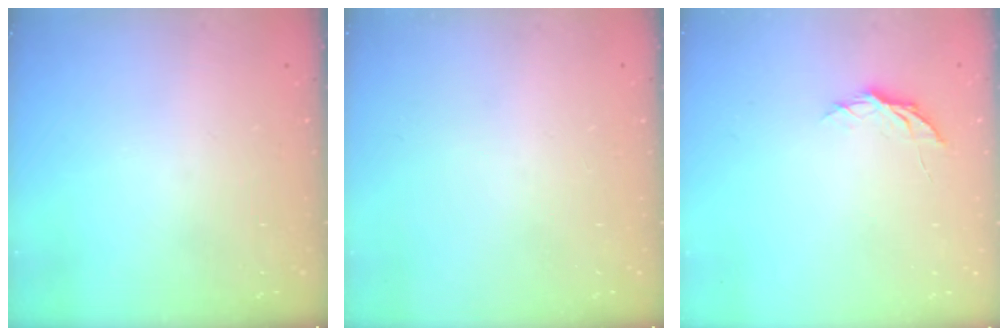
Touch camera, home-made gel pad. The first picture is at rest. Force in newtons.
{"total": 0.0}
{"total": 5.1, "press": 5.1, "slide": 0.4}